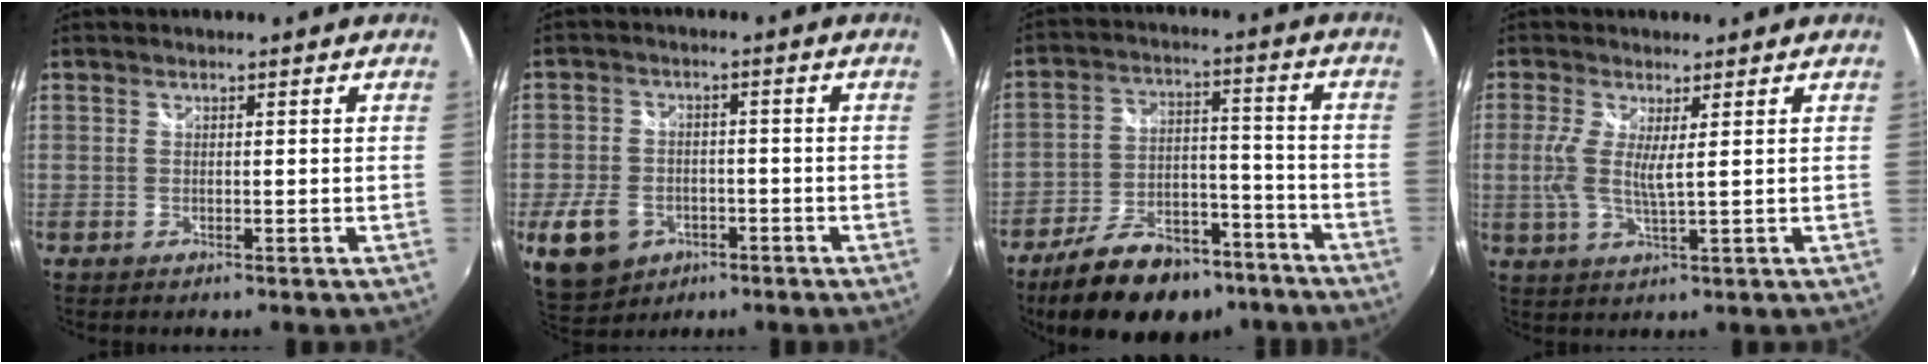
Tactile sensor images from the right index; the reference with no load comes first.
{"total": 10.8, "force": [-4.6, 8.2, 5.2], "torque": [-0.143, 0.001, -0.065]}
{"total": 19.0, "force": [-14.1, 9.0, 9.0], "torque": [-0.179, 0.019, -0.201]}
{"total": 4.9, "force": [0.8, 0.5, 4.8], "torque": [-0.106, -0.004, 0.010]}